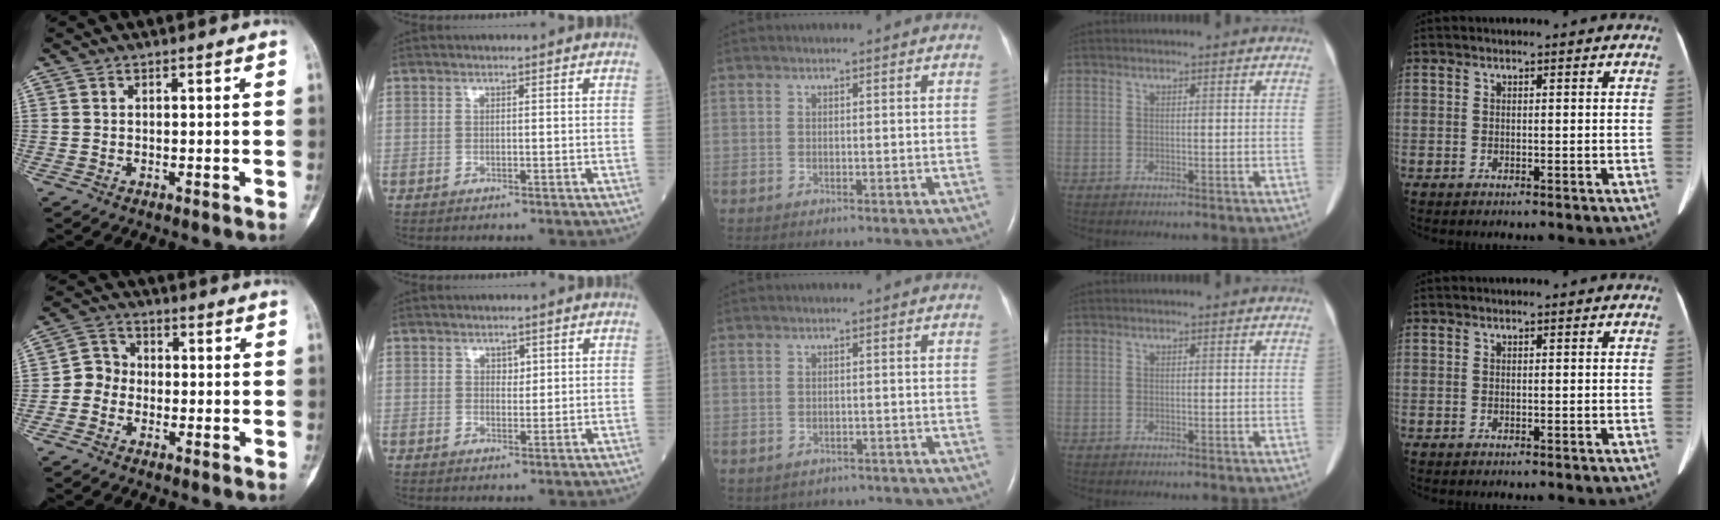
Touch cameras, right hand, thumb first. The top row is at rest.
{"thumb": {"total": 4.7, "force": [-1.4, 4.2, 1.7], "torque": [-0.005, 0.016, -0.044]}, "index": {"total": 1.4, "force": [0.7, 0.9, 0.8], "torque": [-0.006, -0.003, 0.011]}, "middle": {"total": 4.9, "force": [-4.0, 2.8, 0.6], "torque": [-0.002, 0.013, -0.043]}}